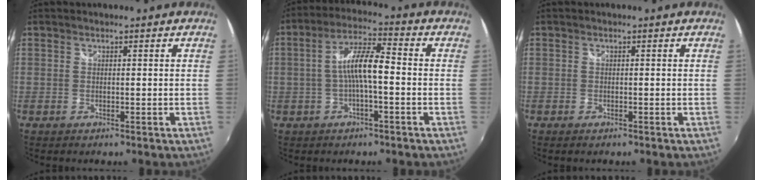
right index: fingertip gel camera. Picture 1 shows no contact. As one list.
[{"total": 7.7, "force": [-1.3, 1.5, 7.5], "torque": [-0.152, 0.016, -0.024]}, {"total": 0.8, "force": [-0.7, 0.4, 0.3], "torque": [-0.005, -0.005, -0.015]}]